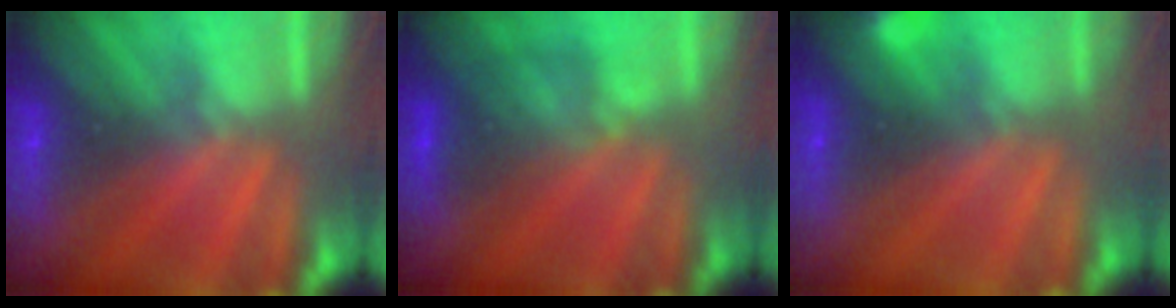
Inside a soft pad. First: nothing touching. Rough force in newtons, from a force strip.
{"total": 2.5}
{"total": 3.2}